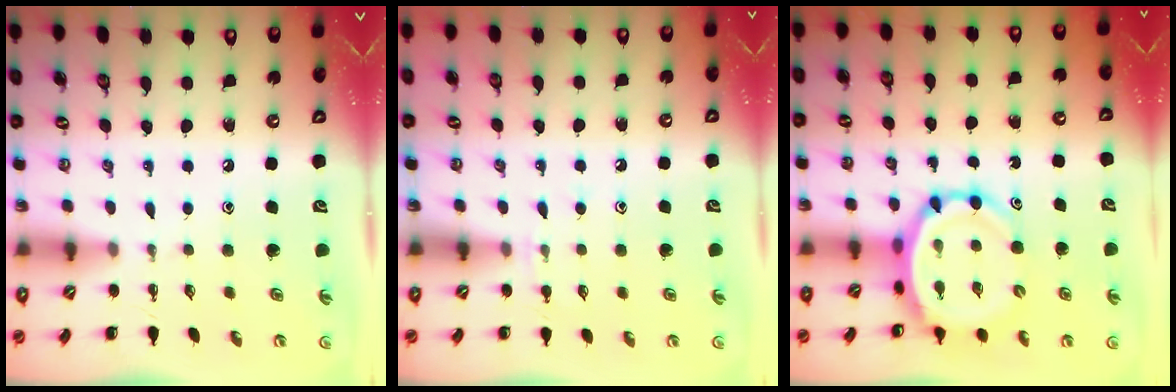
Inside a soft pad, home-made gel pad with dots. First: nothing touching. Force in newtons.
{"total": 4.9, "press": 4.6, "slide": 1.7}
{"total": 8.9, "press": 8.4, "slide": 2.9}